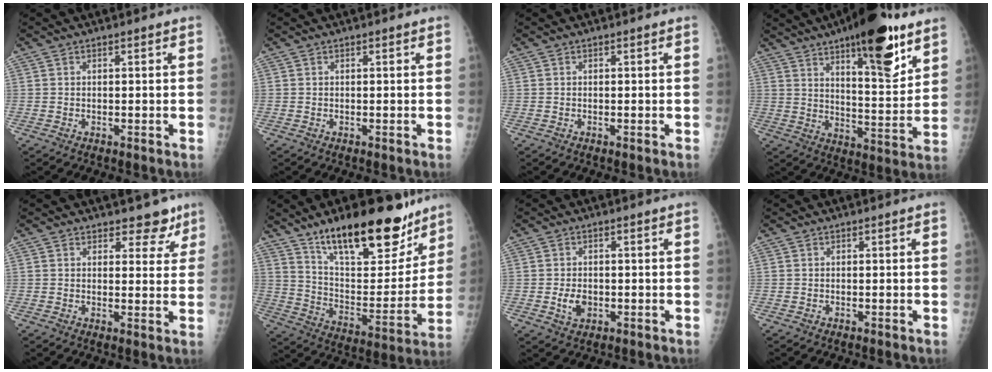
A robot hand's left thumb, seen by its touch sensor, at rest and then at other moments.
{"total": 0.0}
{"total": 0.0}
{"total": 19.4, "force": [11.6, 5.8, 14.5], "torque": [-0.181, -0.066, 0.175]}
{"total": 5.4, "force": [4.2, 3.0, 1.5], "torque": [0.014, -0.026, 0.047]}
{"total": 24.3, "force": [17.0, 9.0, 14.8], "torque": [-0.177, -0.083, 0.273]}
{"total": 3.5, "force": [-0.7, 2.5, 2.4], "torque": [-0.038, -0.001, -0.007]}
{"total": 0.0}